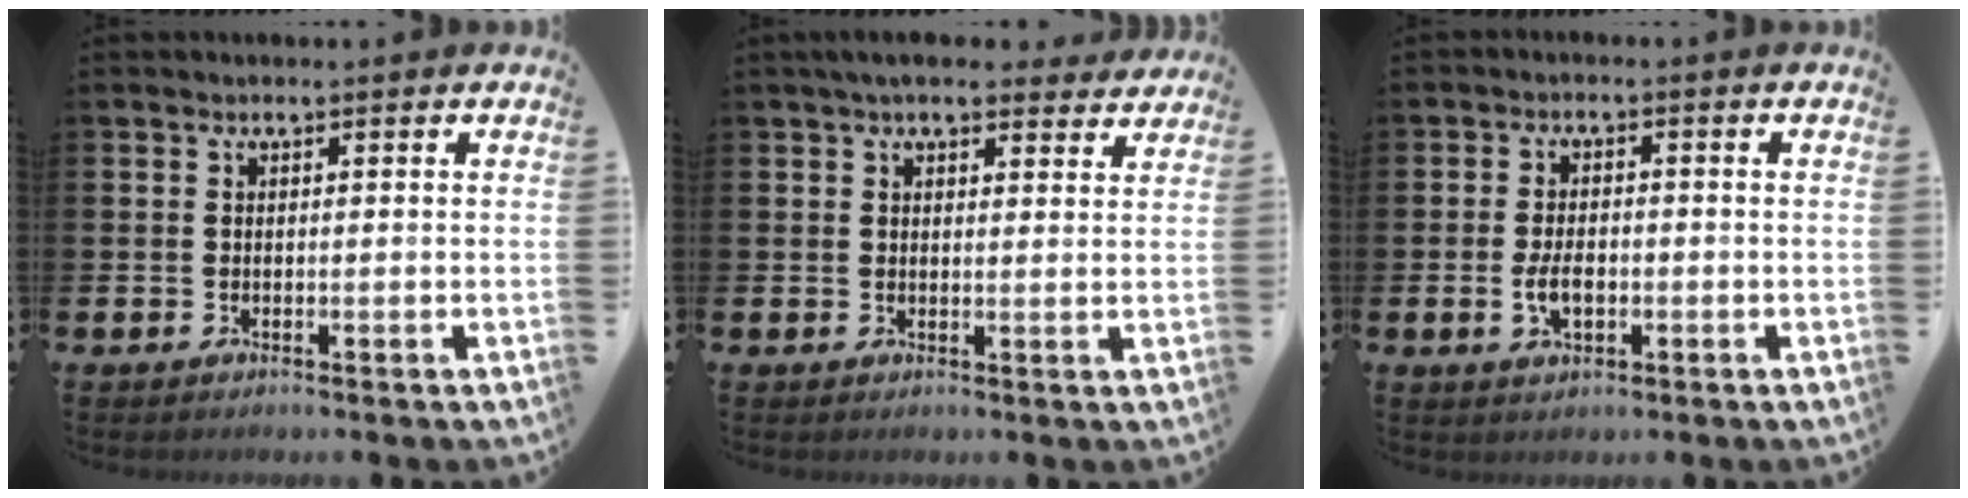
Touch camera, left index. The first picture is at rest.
{"total": 4.5, "force": [4.0, 1.3, 1.6], "torque": [-0.025, -0.014, 0.071]}
{"total": 3.7, "force": [-0.7, 2.1, 2.9], "torque": [-0.046, 0.001, -0.013]}